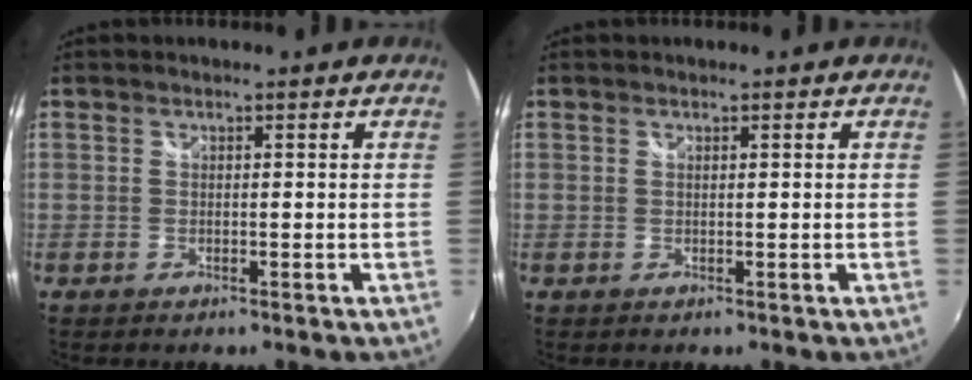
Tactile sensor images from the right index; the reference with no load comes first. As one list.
[{"total": 0.0}]